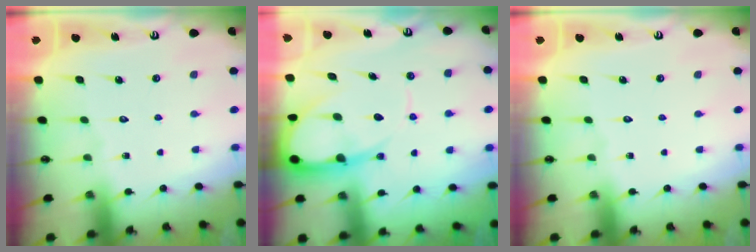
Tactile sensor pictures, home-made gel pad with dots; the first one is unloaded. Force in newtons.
{"total": 10.7, "press": 10.6, "slide": 1.2}
{"total": 0.0}